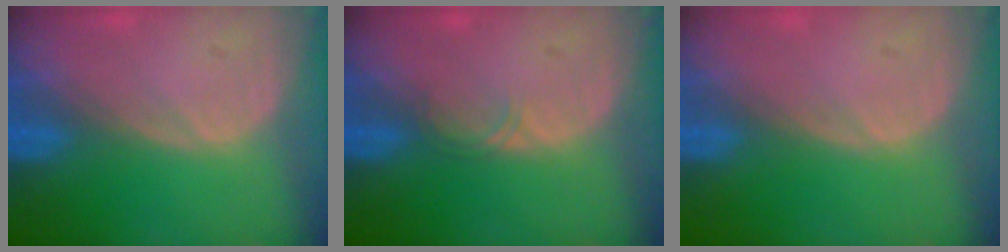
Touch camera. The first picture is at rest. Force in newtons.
{"total": 1.1, "press": 1.1, "slide": 0.1}
{"total": 0.0}